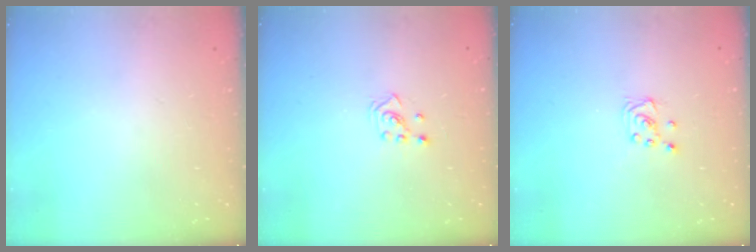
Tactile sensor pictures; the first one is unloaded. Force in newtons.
{"total": 2.3, "press": 2.2, "slide": 0.8}
{"total": 3.7, "press": 3.6, "slide": 0.4}